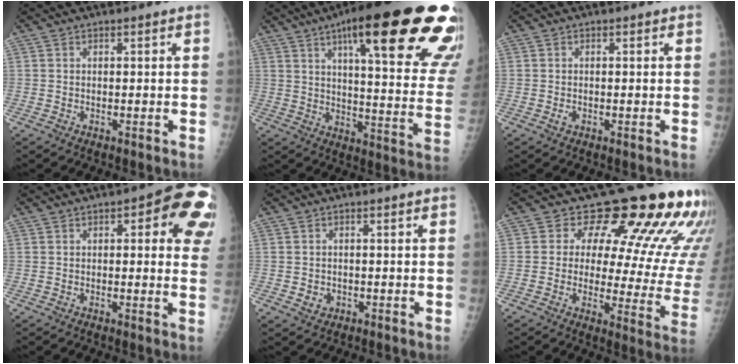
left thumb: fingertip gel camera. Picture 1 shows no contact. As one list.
[{"total": 31.1, "force": [17.5, 6.8, 24.8], "torque": [-0.256, -0.038, 0.239]}, {"total": 0.9, "force": [-0.3, 0.7, 0.5], "torque": [-0.007, 0.000, -0.004]}, {"total": 13.1, "force": [4.5, 4.9, 11.4], "torque": [-0.091, -0.006, 0.039]}, {"total": 2.2, "force": [-0.5, 1.9, 0.9], "torque": [-0.006, 0.003, -0.002]}, {"total": 19.8, "force": [13.5, 7.5, 12.5], "torque": [-0.109, -0.079, 0.150]}]